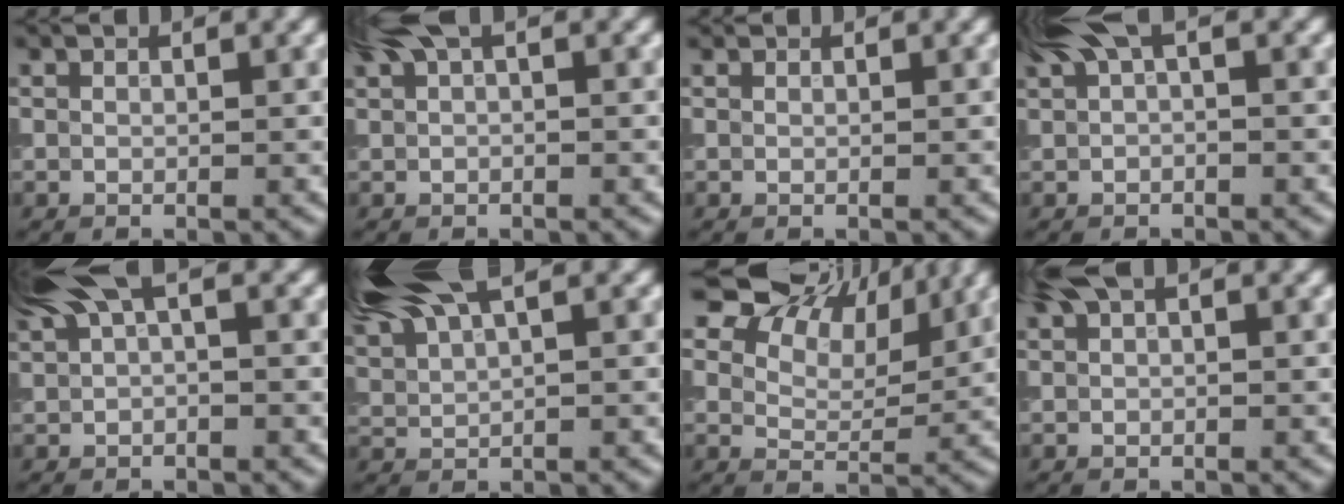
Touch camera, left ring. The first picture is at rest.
{"total": 2.3, "force": [1.3, 0.6, 1.8], "torque": [-0.032, 0.003, 0.021]}
{"total": 0.0}
{"total": 3.1, "force": [1.6, 0.9, 2.4], "torque": [-0.044, 0.006, 0.024]}
{"total": 4.0, "force": [2.2, 1.2, 3.1], "torque": [-0.057, 0.010, 0.036]}
{"total": 7.3, "force": [5.1, 2.0, 4.8], "torque": [-0.097, 0.017, 0.086]}
{"total": 10.8, "force": [7.5, 5.6, 5.4], "torque": [-0.098, 0.008, 0.127]}
{"total": 1.9, "force": [1.1, 0.6, 1.4], "torque": [-0.023, 0.002, 0.018]}